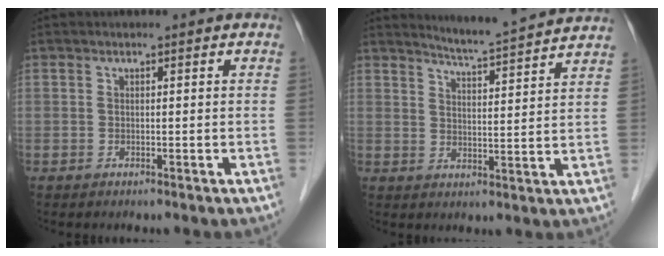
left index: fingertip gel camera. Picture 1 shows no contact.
{"total": 10.0, "force": [9.6, -1.1, 2.6], "torque": [-0.052, -0.006, 0.131]}